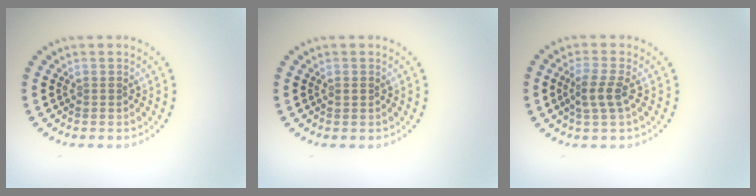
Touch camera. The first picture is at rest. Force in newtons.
{"total": 0.7, "press": 0.7, "slide": 0.1}
{"total": 2.2, "press": 2.0, "slide": 1.0}